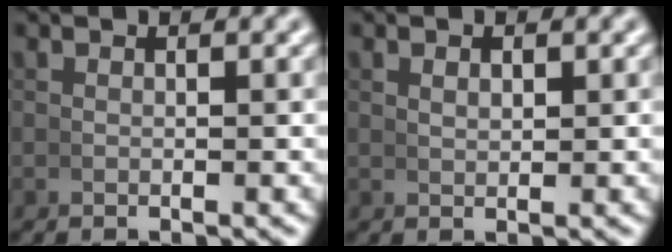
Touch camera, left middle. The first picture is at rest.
{"total": 0.9, "force": [0.6, 0.2, 0.6], "torque": [-0.007, -0.001, 0.016]}